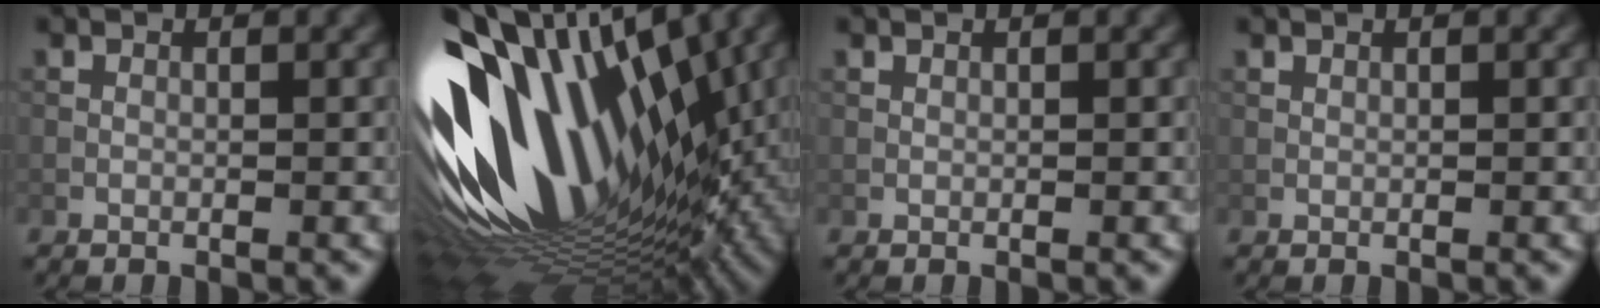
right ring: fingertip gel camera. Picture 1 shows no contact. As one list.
[{"total": 17.7, "force": [1.5, 10.4, 14.2], "torque": [-0.271, 0.004, 0.021]}, {"total": 0.0}, {"total": 0.0}]